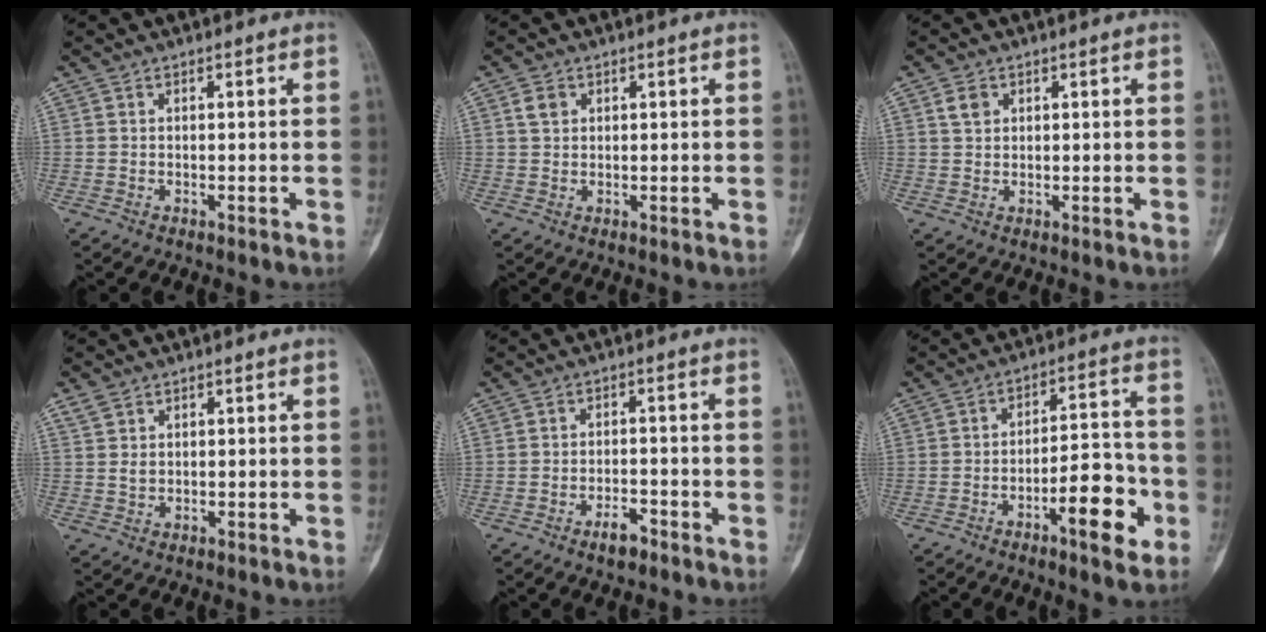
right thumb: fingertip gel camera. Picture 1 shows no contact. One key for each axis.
{"total": 2.5, "fx": 1.0, "fy": 1.9, "fz": 1.3, "tx": -0.019, "ty": 0.001, "tz": 0.021}
{"total": 2.7, "fx": 1.2, "fy": 2.1, "fz": 1.3, "tx": -0.017, "ty": 0.000, "tz": 0.024}
{"total": 2.6, "fx": 1.5, "fy": 1.7, "fz": 1.2, "tx": -0.021, "ty": -0.002, "tz": 0.035}
{"total": 3.3, "fx": -2.3, "fy": 1.3, "fz": 1.9, "tx": -0.030, "ty": 0.015, "tz": -0.038}
{"total": 11.6, "fx": -4.9, "fy": 3.7, "fz": 9.8, "tx": -0.129, "ty": 0.035, "tz": -0.074}